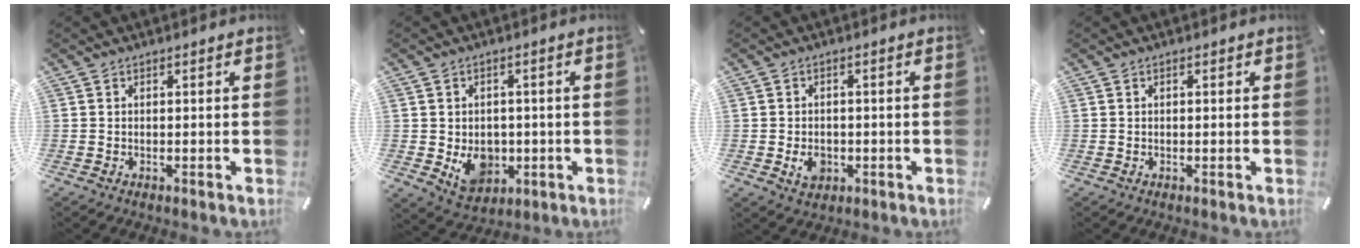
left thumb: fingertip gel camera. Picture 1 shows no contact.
{"total": 8.2, "force": [-1.3, 7.0, 4.2], "torque": [-0.047, 0.005, -0.018]}
{"total": 4.7, "force": [-1.2, 3.7, 2.6], "torque": [-0.041, 0.001, -0.021]}
{"total": 0.7, "force": [0.1, 0.5, 0.5], "torque": [-0.009, 0.003, 0.000]}